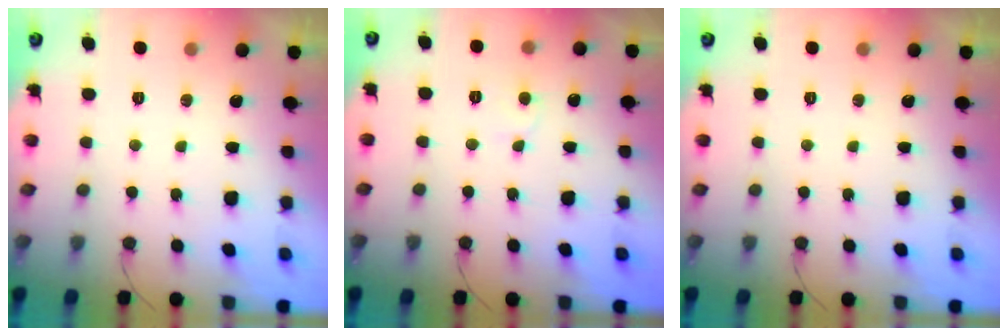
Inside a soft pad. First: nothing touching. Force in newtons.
{"total": 5.1, "press": 5.0, "slide": 0.5}
{"total": 0.0}